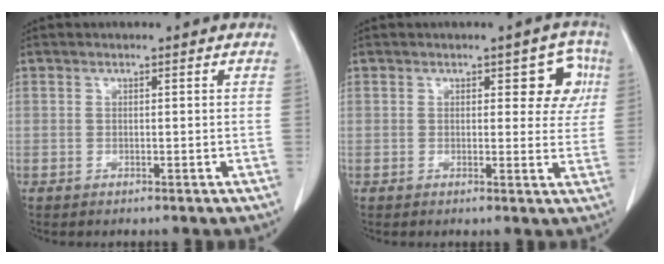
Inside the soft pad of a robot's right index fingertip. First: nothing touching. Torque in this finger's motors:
{"motor_torque": [0.08, 0.07, 0.05, 0.00]}